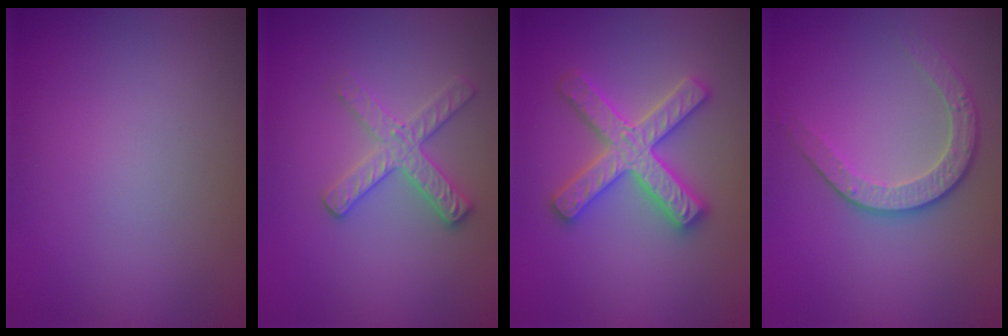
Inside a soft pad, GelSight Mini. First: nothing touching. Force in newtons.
{"total": 2.9, "press": 2.8, "slide": 0.8}
{"total": 5.1, "press": 5.0, "slide": 0.7}
{"total": 3.2, "press": 2.6, "slide": 1.7}